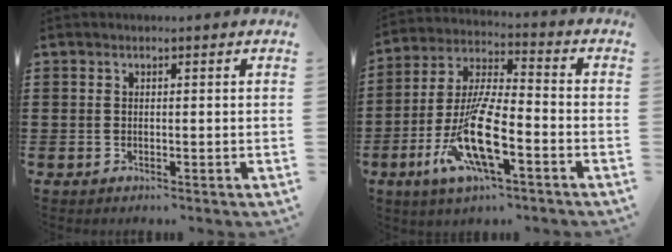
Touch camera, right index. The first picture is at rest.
{"total": 12.1, "force": [-5.5, 3.0, 10.3], "torque": [-0.226, -0.010, -0.106]}